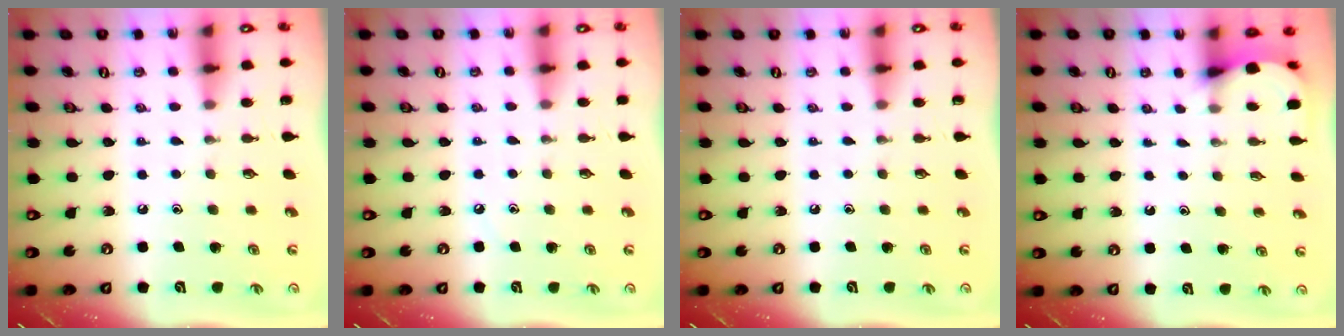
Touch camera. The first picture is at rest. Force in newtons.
{"total": 2.3, "press": 2.2, "slide": 0.4}
{"total": 0.0}
{"total": 2.9, "press": 2.9, "slide": 0.3}